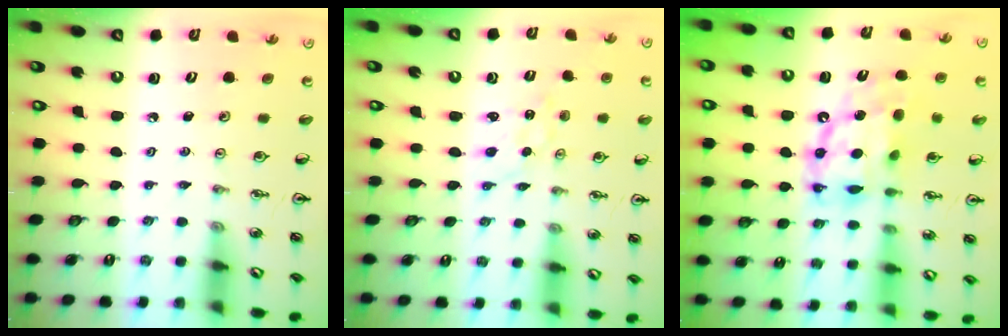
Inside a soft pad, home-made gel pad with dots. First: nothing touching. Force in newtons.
{"total": 0.6, "press": 0.6, "slide": 0.1}
{"total": 13.1, "press": 13.0, "slide": 1.1}